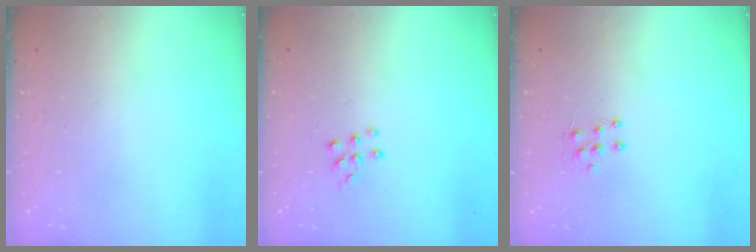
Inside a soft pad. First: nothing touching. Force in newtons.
{"total": 5.6, "press": 5.6, "slide": 0.8}
{"total": 4.9, "press": 4.9, "slide": 0.4}